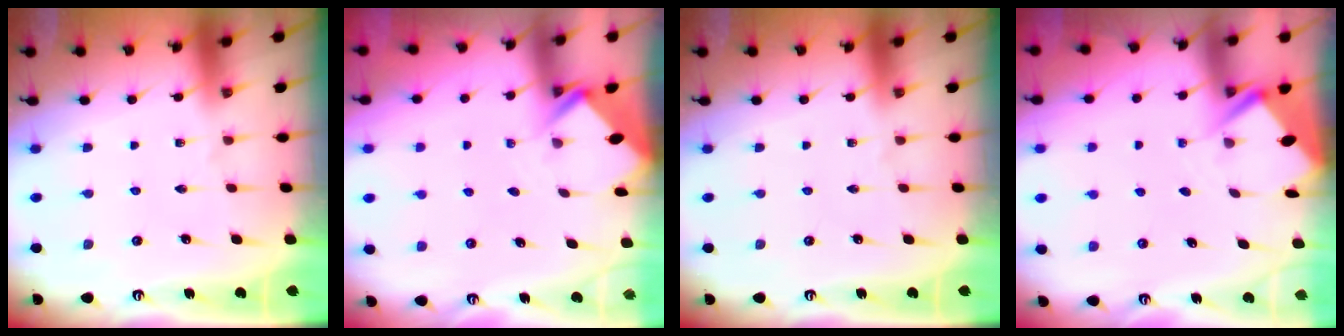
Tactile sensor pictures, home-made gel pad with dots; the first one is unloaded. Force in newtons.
{"total": 2.7, "press": 2.7, "slide": 0.2}
{"total": 0.0}
{"total": 2.8, "press": 2.8, "slide": 0.4}